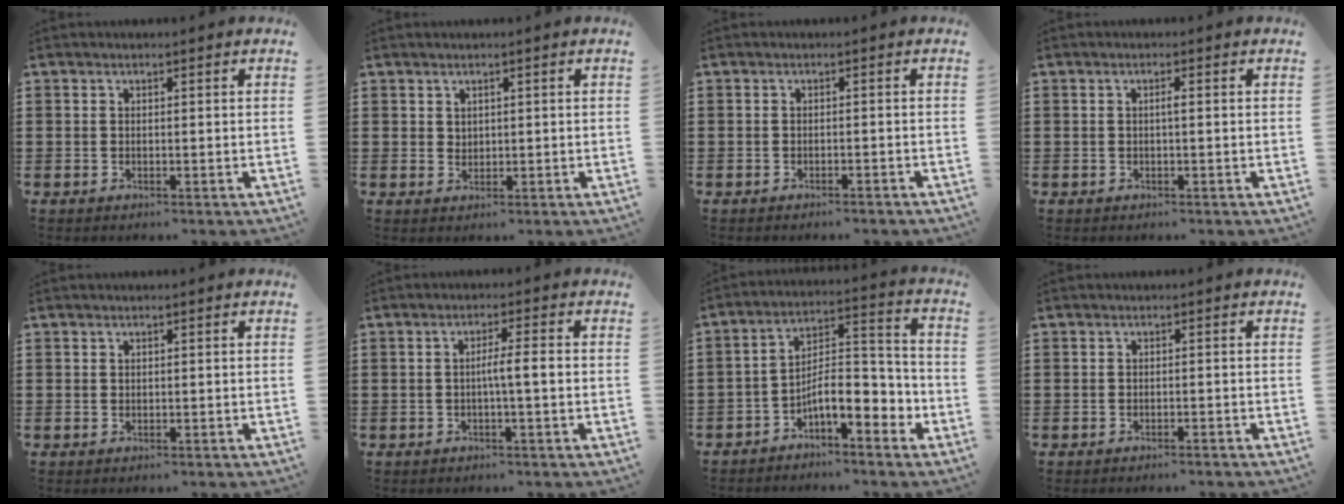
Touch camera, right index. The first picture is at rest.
{"total": 1.2, "force": [1.0, 0.7, 0.3], "torque": [-0.007, -0.001, 0.020]}
{"total": 1.0, "force": [-0.9, -0.2, 0.3], "torque": [-0.009, -0.003, -0.018]}
{"total": 1.0, "force": [-0.1, 0.0, 1.0], "torque": [-0.017, -0.002, -0.002]}
{"total": 0.0}
{"total": 3.0, "force": [-0.5, 0.0, 2.9], "torque": [-0.053, -0.004, -0.012]}
{"total": 8.3, "force": [-4.5, 3.0, 6.3], "torque": [-0.115, 0.003, -0.084]}
{"total": 1.0, "force": [-0.9, -0.2, 0.2], "torque": [-0.007, -0.003, -0.018]}